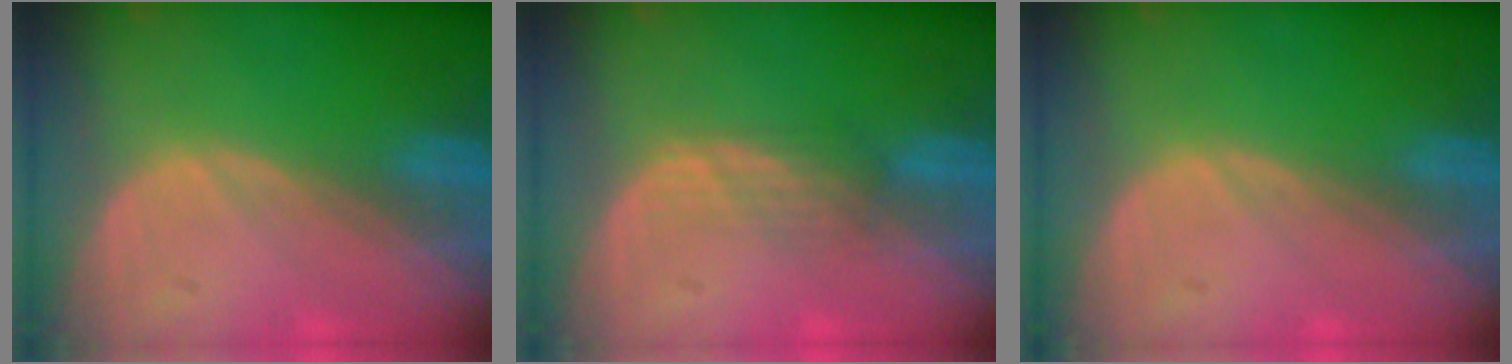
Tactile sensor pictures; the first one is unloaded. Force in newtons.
{"total": 2.5, "press": 2.3, "slide": 0.9}
{"total": 0.0}